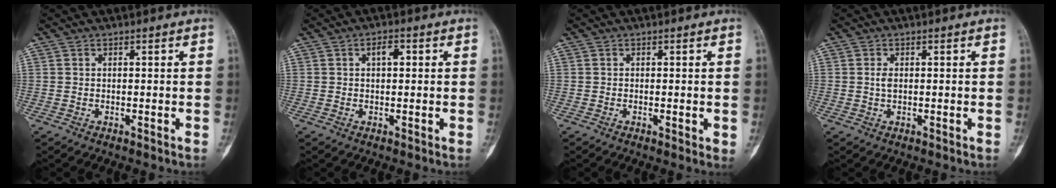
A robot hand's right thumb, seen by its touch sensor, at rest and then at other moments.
{"total": 2.8, "force": [0.6, 1.4, 2.3], "torque": [-0.032, 0.004, 0.008]}
{"total": 1.4, "force": [-0.2, 0.4, 1.3], "torque": [-0.020, -0.004, -0.004]}
{"total": 1.4, "force": [0.2, 0.8, 1.1], "torque": [-0.022, -0.001, 0.003]}